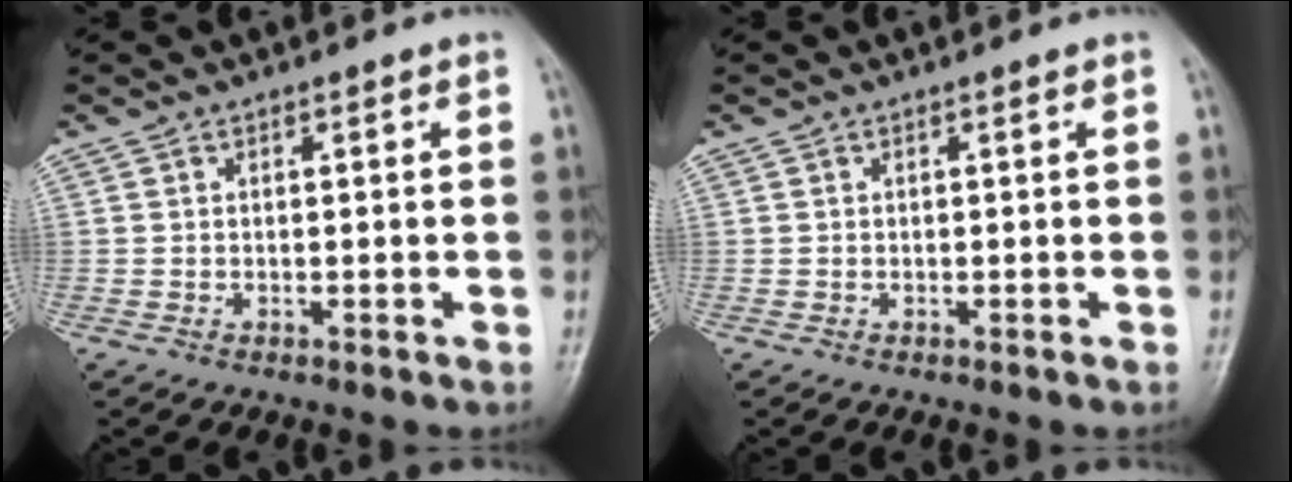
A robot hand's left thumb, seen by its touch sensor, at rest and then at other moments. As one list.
[{"total": 0.0}]